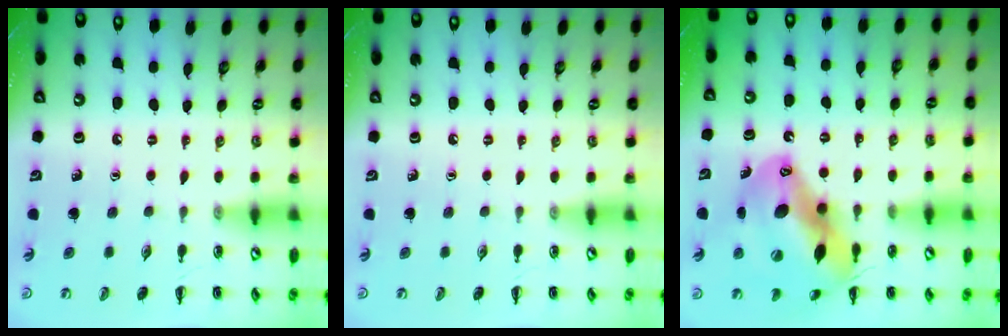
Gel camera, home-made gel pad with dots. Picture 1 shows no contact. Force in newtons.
{"total": 0.0}
{"total": 19.4, "press": 18.6, "slide": 5.4}